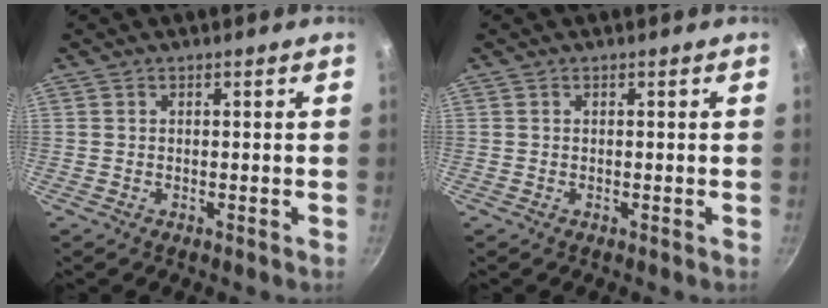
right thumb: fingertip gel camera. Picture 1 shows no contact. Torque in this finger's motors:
{"motor_torque": [-0.27, 0.17, 0.00, 0.00, 0.00]}